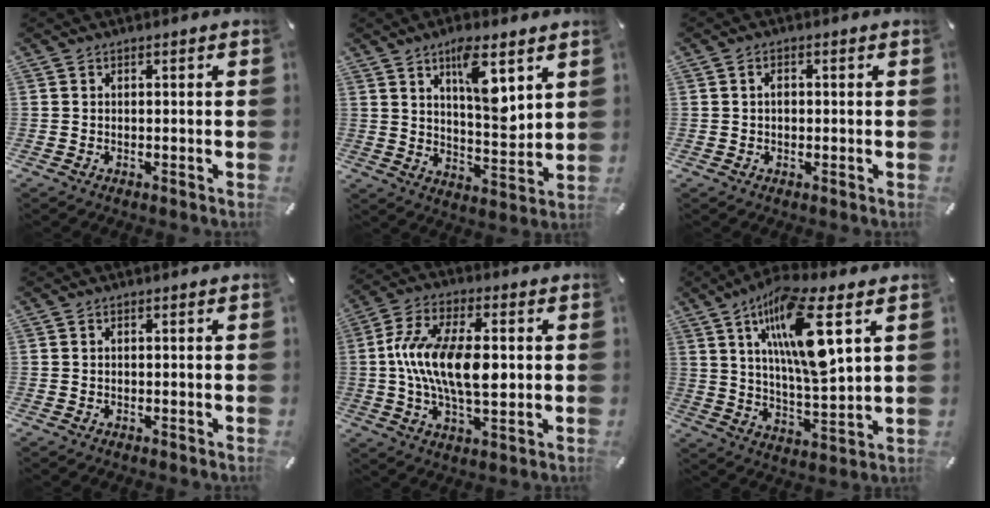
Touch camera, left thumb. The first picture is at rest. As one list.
[{"total": 11.1, "force": [6.2, 3.8, 8.4], "torque": [-0.135, -0.035, 0.103]}, {"total": 1.9, "force": [0.1, 1.3, 1.4], "torque": [-0.027, 0.007, -0.001]}, {"total": 0.0}, {"total": 16.0, "force": [0.5, 7.7, 14.1], "torque": [-0.286, -0.002, 0.004]}, {"total": 16.5, "force": [7.5, 4.2, 14.1], "torque": [-0.278, -0.019, 0.116]}]